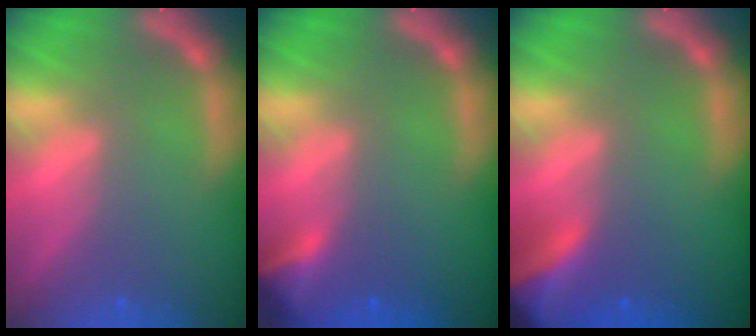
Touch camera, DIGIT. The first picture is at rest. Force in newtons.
{"total": 2.9}
{"total": 7.4}